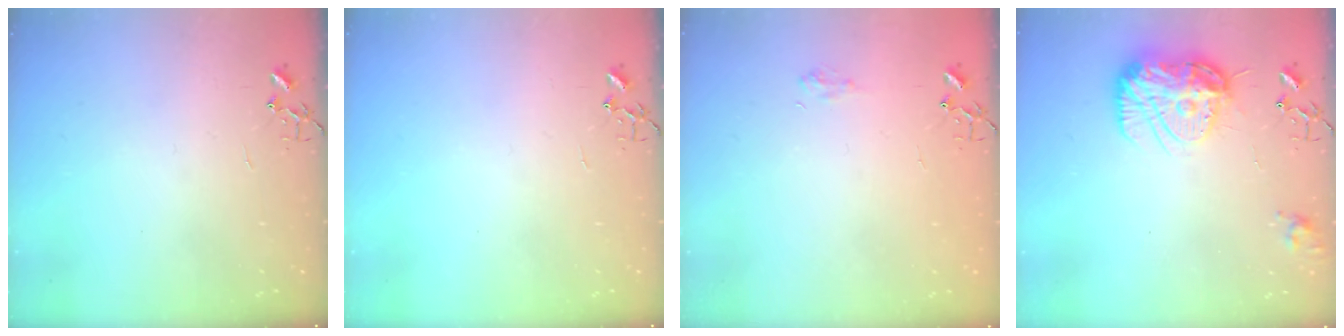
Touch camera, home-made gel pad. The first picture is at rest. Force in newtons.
{"total": 0.0}
{"total": 5.7, "press": 5.6, "slide": 0.7}
{"total": 15.6, "press": 15.6, "slide": 1.5}